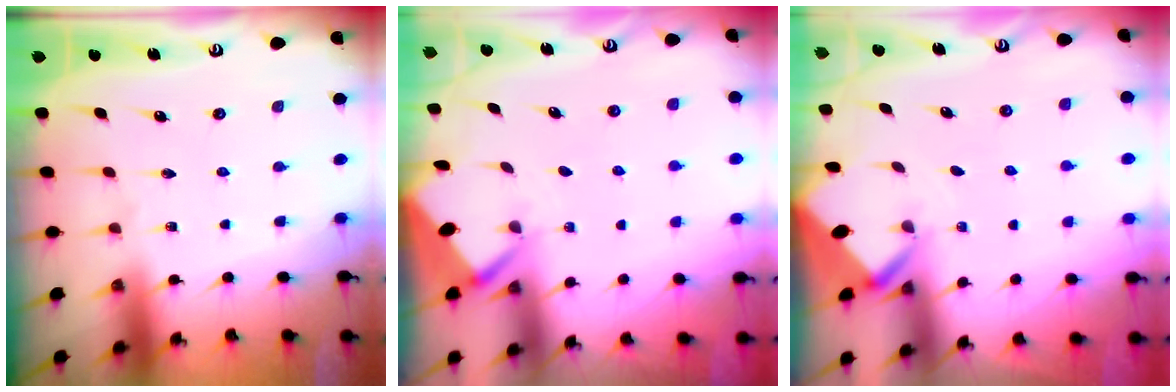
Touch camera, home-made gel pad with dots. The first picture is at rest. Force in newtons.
{"total": 2.6, "press": 2.6, "slide": 0.3}
{"total": 2.9, "press": 2.9, "slide": 0.3}